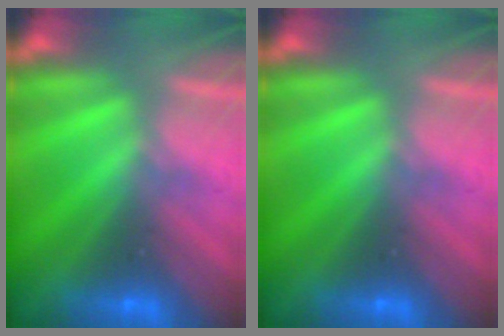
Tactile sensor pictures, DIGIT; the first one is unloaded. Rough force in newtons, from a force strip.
{"total": 0.0}